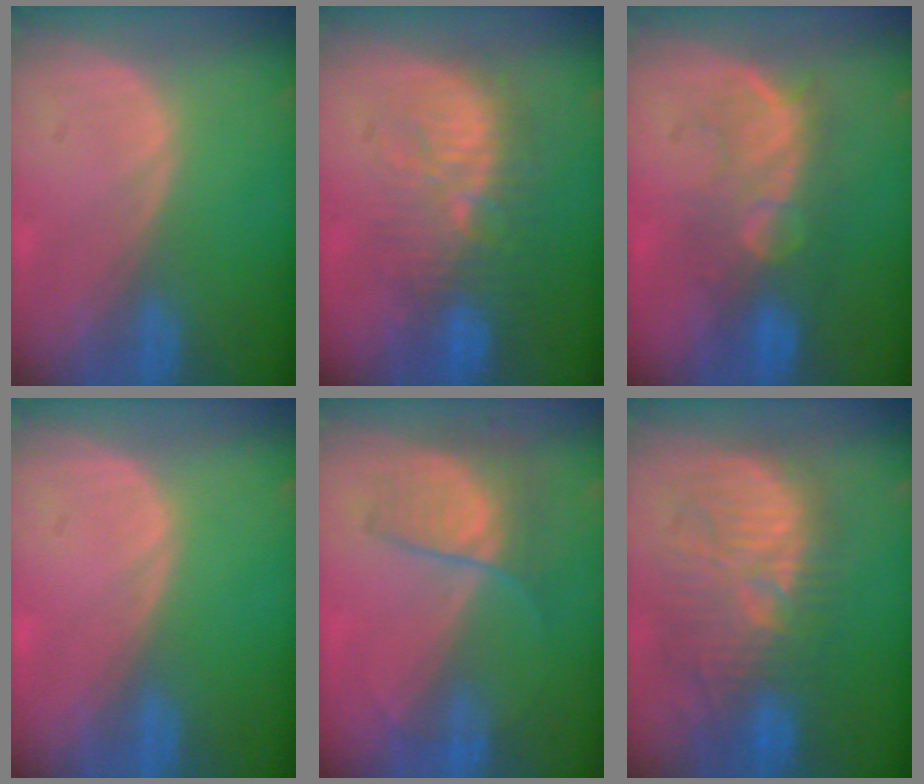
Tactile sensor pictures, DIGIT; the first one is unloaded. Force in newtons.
{"total": 9.3, "press": 9.1, "slide": 2.1}
{"total": 8.1, "press": 7.9, "slide": 1.8}
{"total": 0.0}
{"total": 7.0, "press": 6.0, "slide": 3.7}
{"total": 11.4, "press": 11.2, "slide": 2.4}